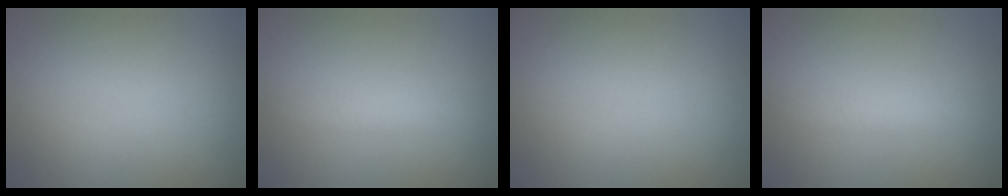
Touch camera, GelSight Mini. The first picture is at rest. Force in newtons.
{"total": 1.4, "press": 1.4, "slide": 0.0}
{"total": 0.0}
{"total": 1.4, "press": 1.4, "slide": 0.0}